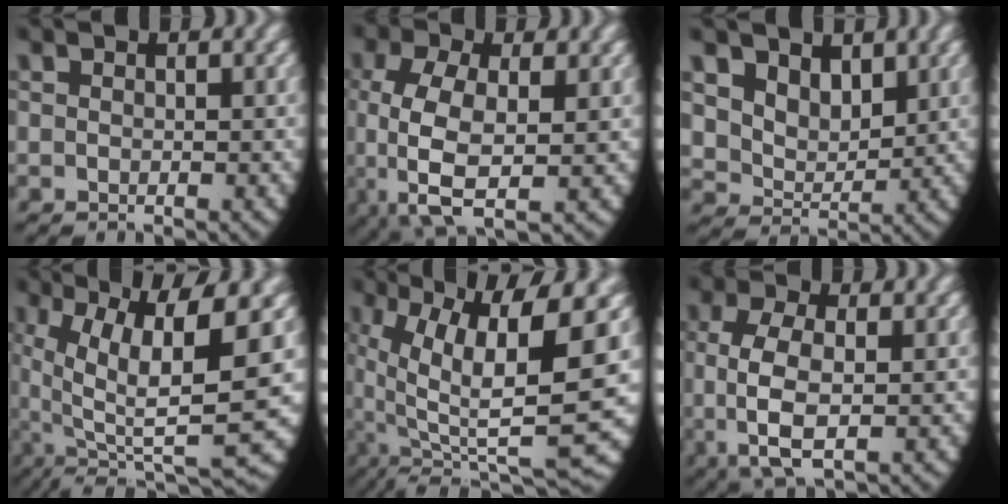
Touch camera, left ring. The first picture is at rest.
{"total": 8.6, "force": [-1.4, 5.5, 6.5], "torque": [-0.177, -0.050, 0.000]}
{"total": 8.8, "force": [2.7, 7.6, 3.5], "torque": [-0.113, -0.033, 0.045]}
{"total": 11.7, "force": [0.2, 5.0, 10.6], "torque": [-0.175, -0.028, 0.018]}
{"total": 12.9, "force": [-0.9, 5.9, 11.4], "torque": [-0.188, -0.022, -0.002]}
{"total": 5.7, "force": [-0.3, 3.2, 4.7], "torque": [-0.125, -0.023, 0.008]}